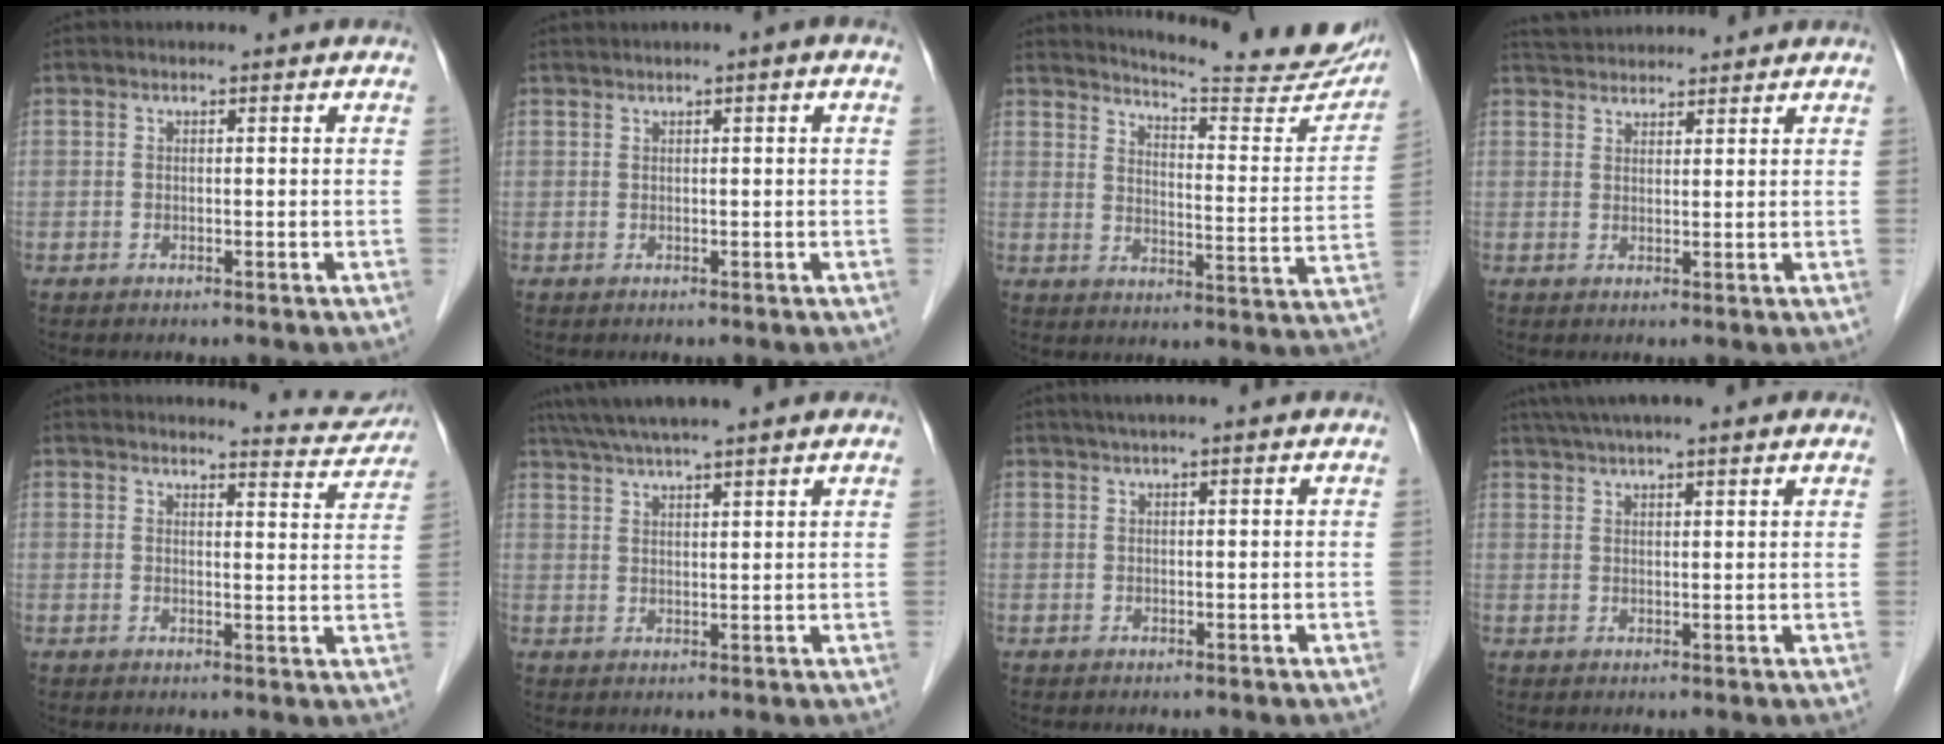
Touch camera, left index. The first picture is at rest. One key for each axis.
{"total": 1.7, "fx": 0.8, "fy": 0.0, "fz": 1.5, "tx": -0.028, "ty": 0.008, "tz": 0.012}
{"total": 20.4, "fx": 19.0, "fy": 2.2, "fz": 7.2, "tx": -0.094, "ty": -0.078, "tz": 0.227}
{"total": 6.5, "fx": 6.2, "fy": 1.1, "fz": 1.4, "tx": -0.025, "ty": 0.040, "tz": 0.100}
{"total": 6.2, "fx": 6.2, "fy": 0.3, "fz": -0.3, "tx": 0.001, "ty": -0.024, "tz": 0.060}
{"total": 10.8, "fx": 9.2, "fy": 0.1, "fz": 5.7, "tx": -0.098, "ty": 0.042, "tz": 0.134}
{"total": 3.3, "fx": 2.6, "fy": -0.4, "fz": 2.0, "tx": -0.026, "ty": 0.027, "tz": 0.043}
{"total": 11.6, "fx": 9.5, "fy": 1.1, "fz": 6.5, "tx": -0.108, "ty": 0.048, "tz": 0.135}